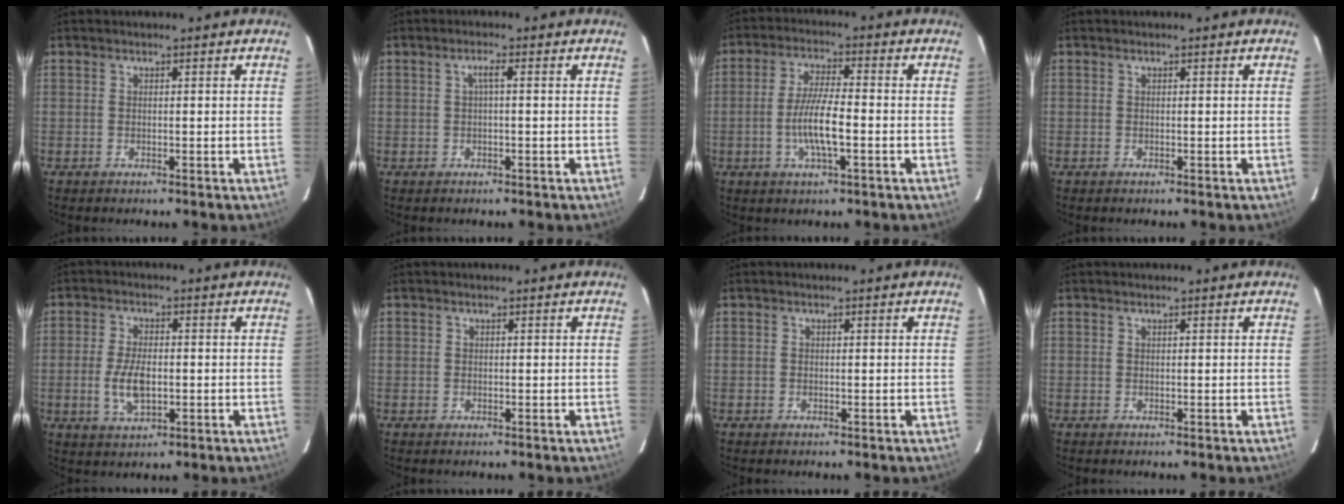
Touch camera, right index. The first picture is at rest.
{"total": 1.5, "force": [0.0, 0.0, 1.5], "torque": [-0.028, 0.006, -0.001]}
{"total": 7.9, "force": [-2.1, 1.3, 7.5], "torque": [-0.147, -0.001, -0.042]}
{"total": 0.0}
{"total": 6.8, "force": [-1.2, 3.3, 5.8], "torque": [-0.119, -0.005, -0.019]}
{"total": 0.0}
{"total": 0.0}
{"total": 0.0}